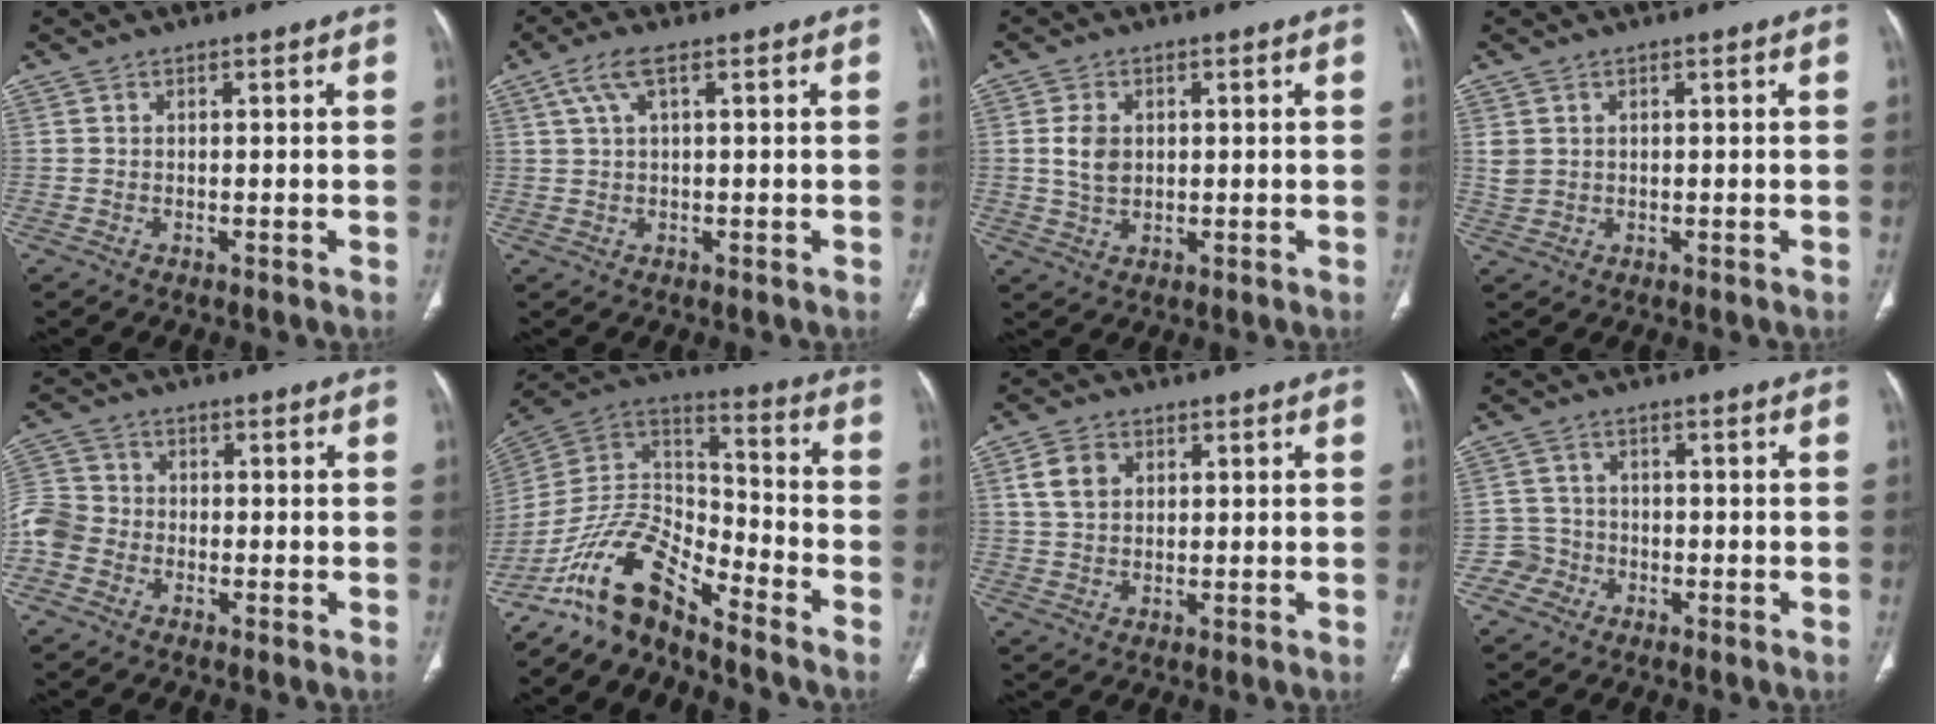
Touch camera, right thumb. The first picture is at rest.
{"total": 4.2, "force": [1.7, 1.3, 3.6], "torque": [-0.091, 0.015, 0.040]}
{"total": 4.8, "force": [0.6, 3.5, 3.2], "torque": [-0.053, -0.001, 0.014]}
{"total": 2.2, "force": [0.7, 1.8, 1.1], "torque": [-0.024, -0.001, 0.021]}
{"total": 7.1, "force": [-2.5, 5.9, 2.9], "torque": [-0.057, 0.018, -0.058]}
{"total": 13.5, "force": [-11.1, 4.4, 6.3], "torque": [-0.107, 0.102, -0.217]}
{"total": 5.3, "force": [1.7, 4.0, 3.0], "torque": [-0.045, 0.003, 0.033]}
{"total": 3.7, "force": [-1.9, 3.2, -0.5], "torque": [0.029, 0.018, -0.043]}